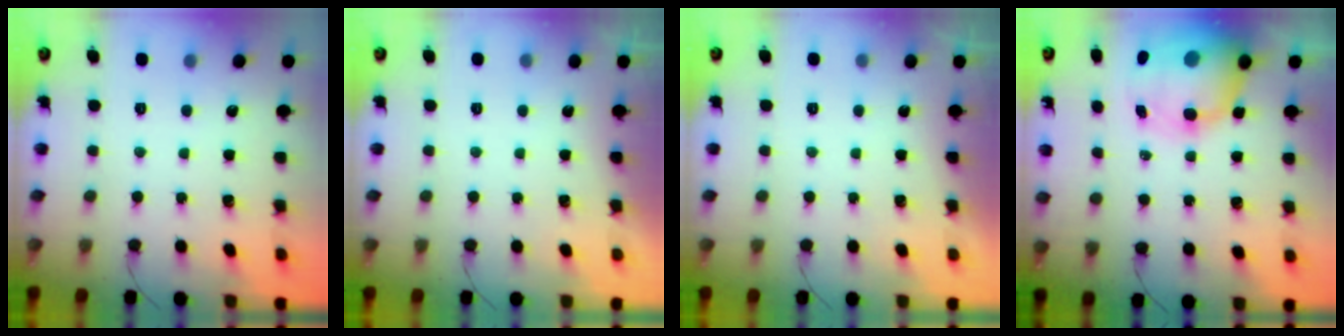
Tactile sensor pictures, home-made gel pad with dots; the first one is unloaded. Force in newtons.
{"total": 0.0}
{"total": 0.0}
{"total": 15.4, "press": 14.9, "slide": 3.8}